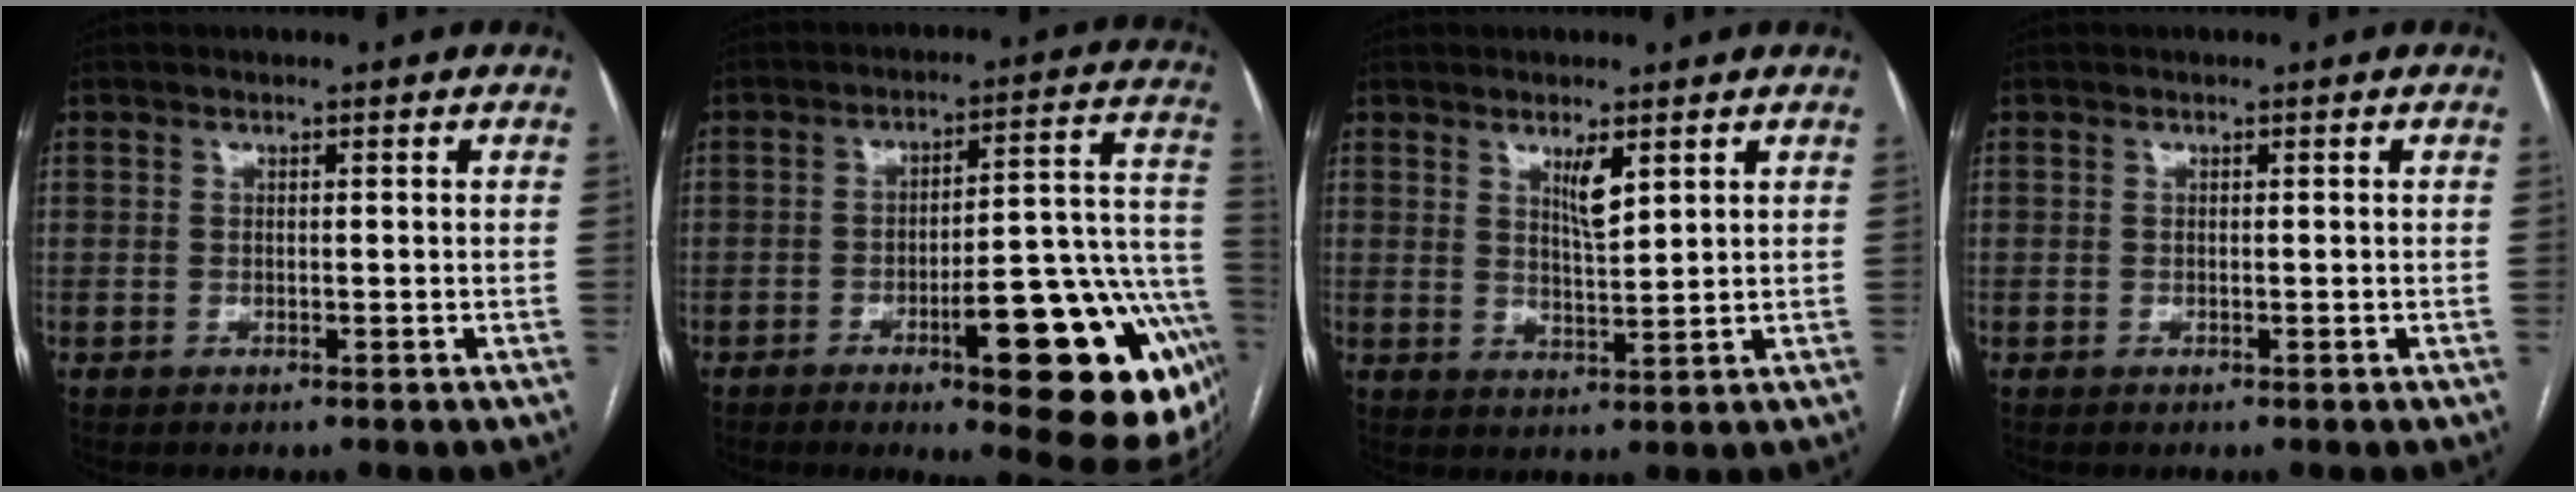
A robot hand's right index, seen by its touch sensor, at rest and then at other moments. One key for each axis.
{"total": 23.8, "fx": -9.3, "fy": 5.0, "fz": 21.3, "tx": -0.169, "ty": 0.023, "tz": -0.113}
{"total": 3.7, "fx": 2.1, "fy": 0.6, "fz": 3.0, "tx": -0.056, "ty": -0.007, "tz": 0.040}
{"total": 0.0}